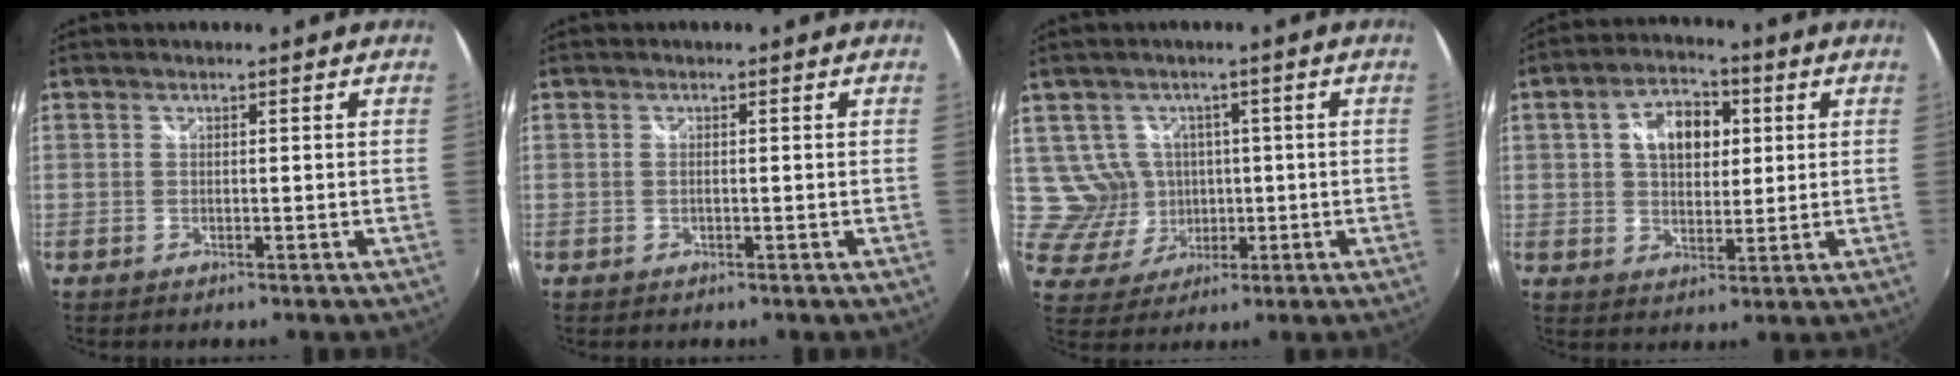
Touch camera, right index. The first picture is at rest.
{"total": 0.7, "force": [-0.1, 0.1, 0.7], "torque": [-0.014, 0.001, -0.004]}
{"total": 7.3, "force": [0.9, 7.0, 1.7], "torque": [-0.045, 0.010, 0.032]}
{"total": 9.8, "force": [2.5, 6.3, 7.1], "torque": [-0.121, 0.023, 0.040]}